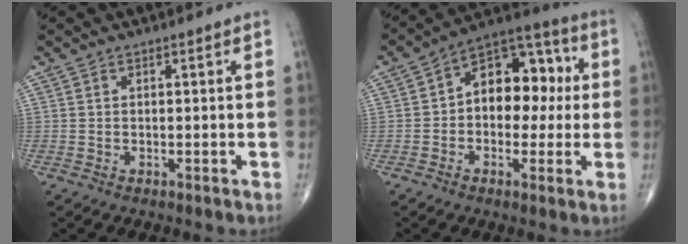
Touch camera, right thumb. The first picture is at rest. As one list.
[{"total": 14.1, "force": [0.9, 9.3, 10.6], "torque": [-0.107, 0.039, 0.000]}]